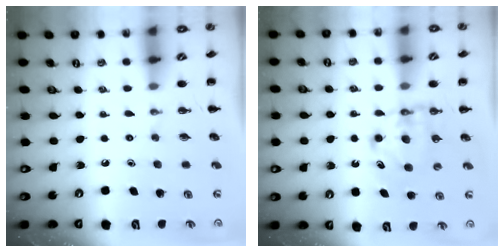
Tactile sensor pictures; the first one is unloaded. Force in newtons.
{"total": 6.0, "press": 5.9, "slide": 0.7}